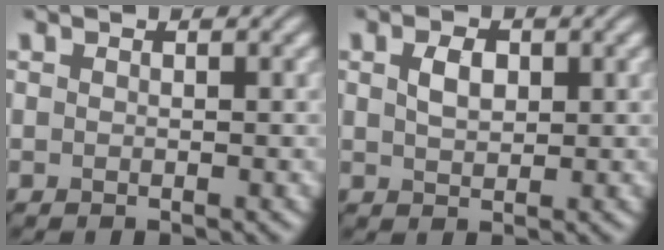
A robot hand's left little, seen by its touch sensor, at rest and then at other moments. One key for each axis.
{"total": 2.3, "fx": 0.7, "fy": 1.4, "fz": 1.7, "tx": -0.038, "ty": 0.002, "tz": 0.013}